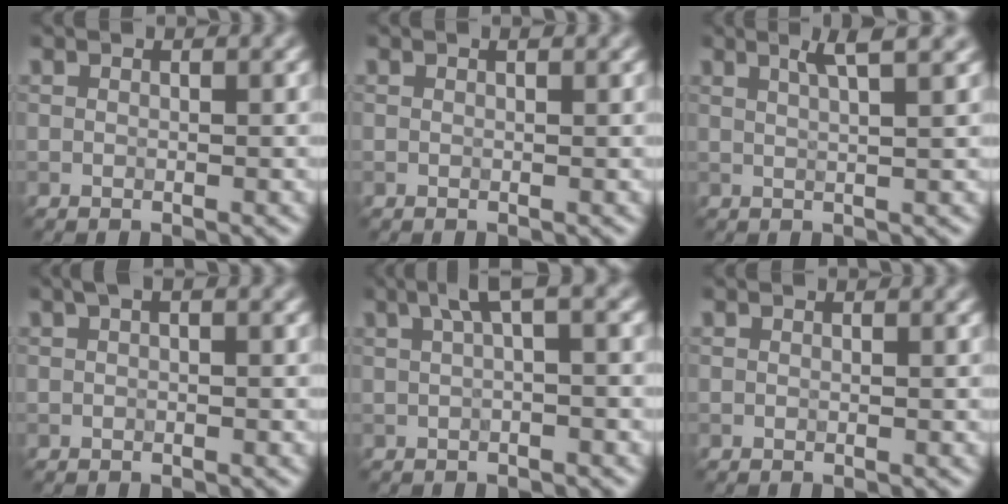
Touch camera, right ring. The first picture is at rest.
{"total": 0.5, "force": [0.3, 0.1, 0.4], "torque": [-0.006, 0.002, 0.005]}
{"total": 3.1, "force": [1.9, 0.6, 2.4], "torque": [-0.026, 0.010, 0.023]}
{"total": 1.2, "force": [0.5, 0.2, 1.1], "torque": [-0.020, 0.007, 0.008]}
{"total": 3.2, "force": [1.1, 0.6, 2.9], "torque": [-0.043, 0.014, 0.016]}
{"total": 0.0}